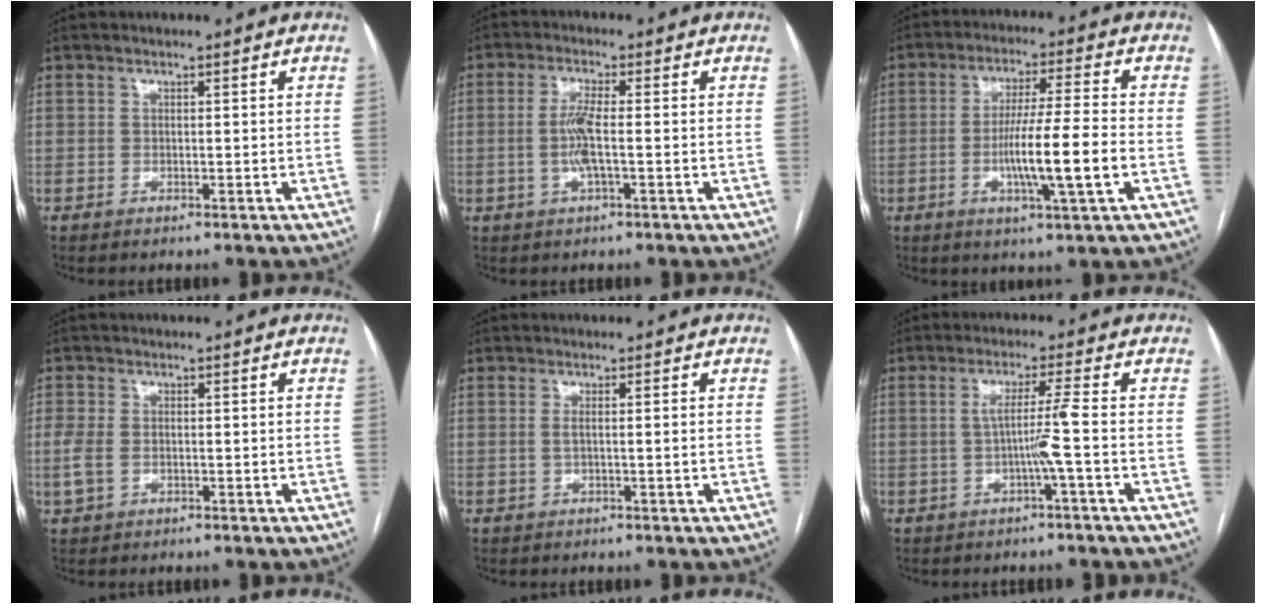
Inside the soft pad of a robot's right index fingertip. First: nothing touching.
{"total": 4.5, "force": [-0.6, 0.4, 4.5], "torque": [-0.096, -0.001, -0.013]}
{"total": 10.9, "force": [-2.5, -0.3, 10.6], "torque": [-0.193, -0.007, -0.048]}
{"total": 3.6, "force": [-0.8, 2.3, 2.6], "torque": [-0.075, 0.006, -0.012]}
{"total": 1.6, "force": [-0.3, -0.3, 1.5], "torque": [-0.032, 0.002, -0.002]}
{"total": 4.7, "force": [-1.1, -1.5, 4.3], "torque": [-0.078, 0.004, -0.017]}